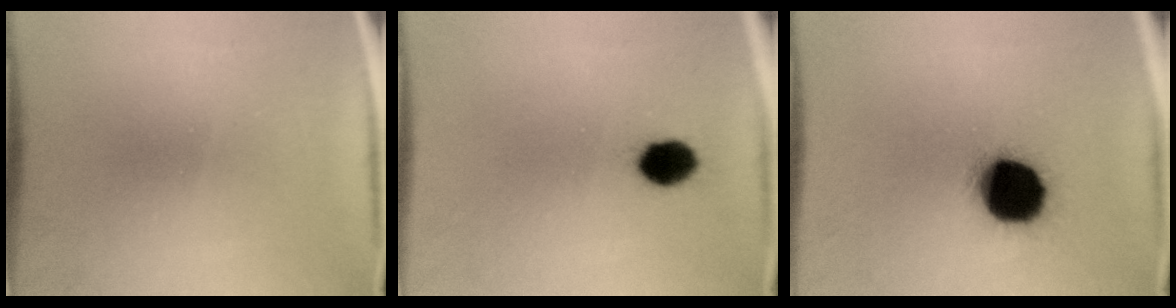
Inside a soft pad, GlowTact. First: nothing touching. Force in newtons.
{"total": 5.7}
{"total": 17.8}